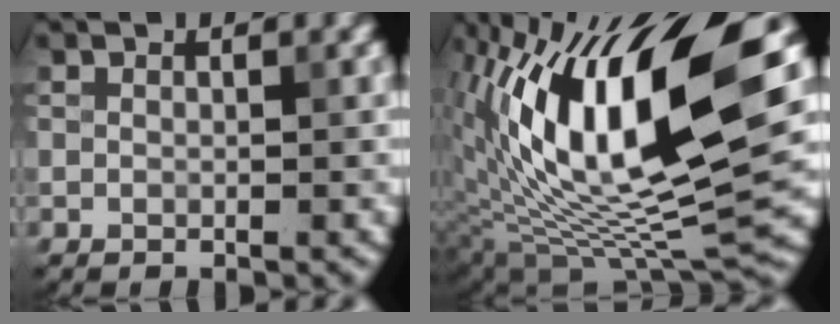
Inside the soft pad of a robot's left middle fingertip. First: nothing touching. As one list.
[{"total": 15.7, "force": [3.5, 5.8, 14.2], "torque": [-0.249, 0.010, 0.056]}]